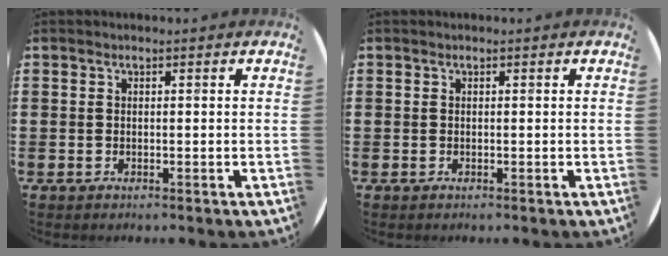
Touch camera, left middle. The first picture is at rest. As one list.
[{"total": 0.0}]